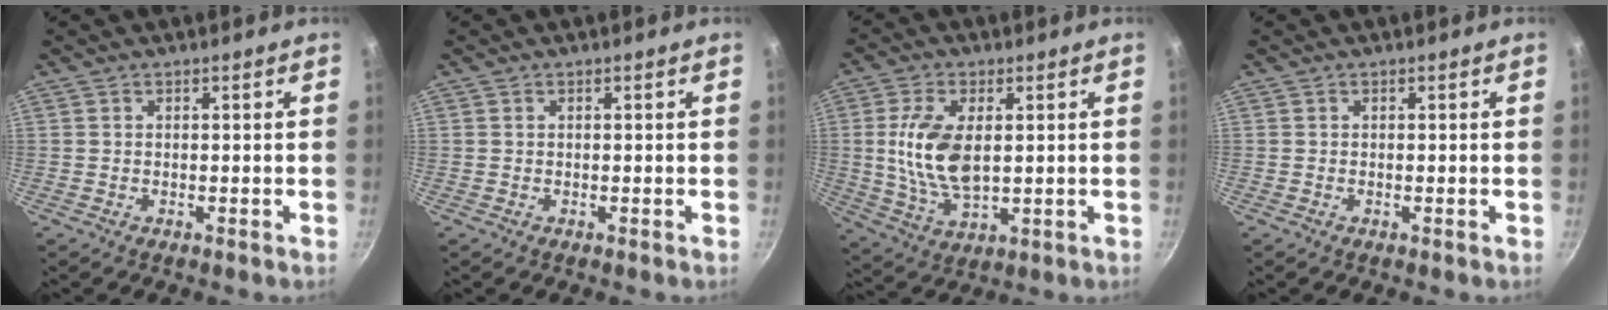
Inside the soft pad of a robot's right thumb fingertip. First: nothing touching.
{"total": 0.0}
{"total": 12.2, "force": [1.4, 6.5, 10.3], "torque": [-0.197, -0.007, 0.031]}
{"total": 0.0}